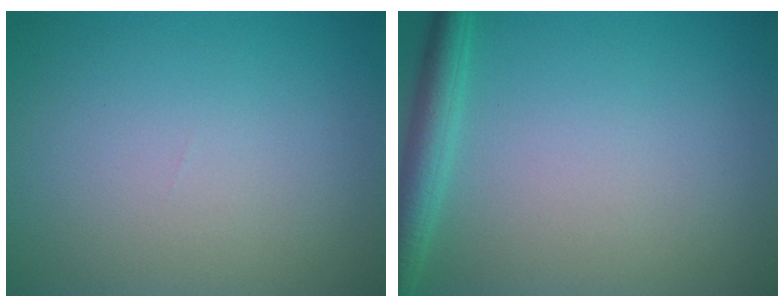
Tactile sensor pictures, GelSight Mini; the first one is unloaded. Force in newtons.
{"total": 3.0, "press": 3.0, "slide": 0.2}